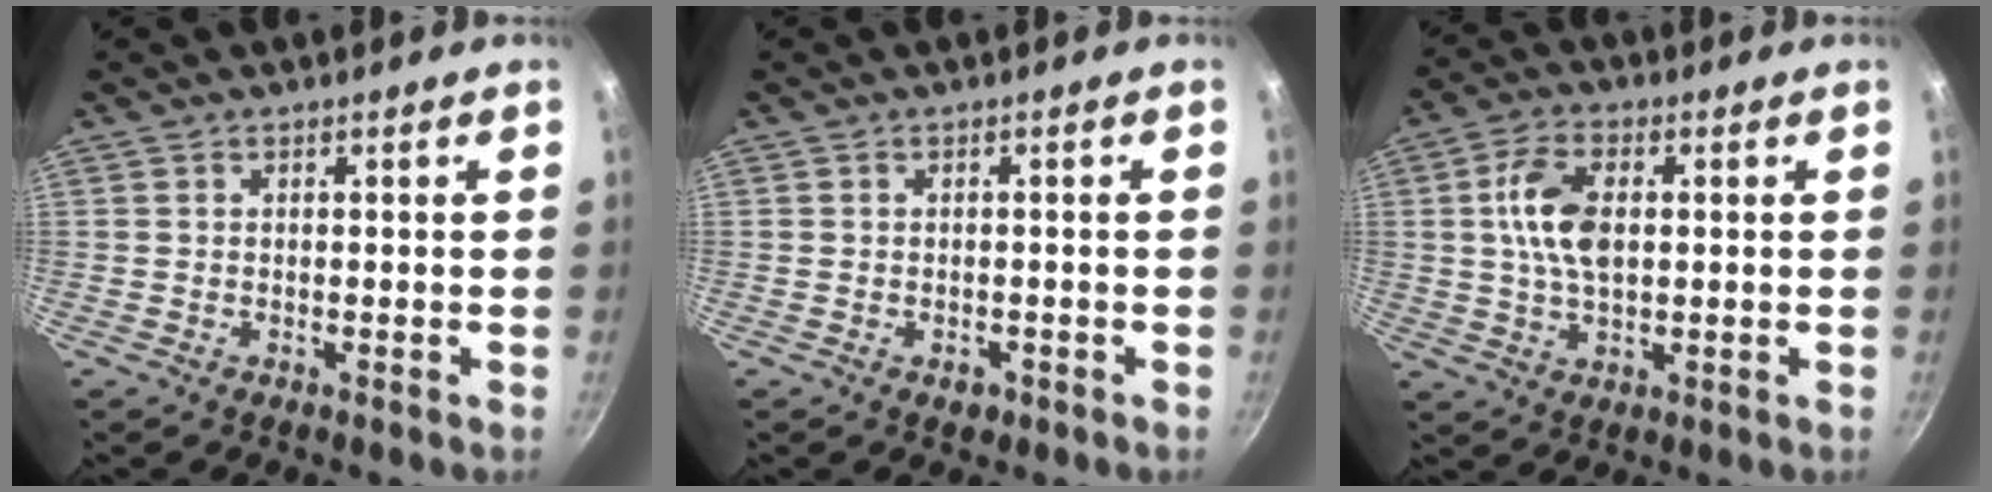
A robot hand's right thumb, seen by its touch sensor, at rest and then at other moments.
{"total": 1.2, "force": [-0.7, 0.8, 0.6], "torque": [-0.004, 0.004, -0.006]}
{"total": 9.5, "force": [1.3, 5.3, 7.8], "torque": [-0.149, 0.003, 0.025]}